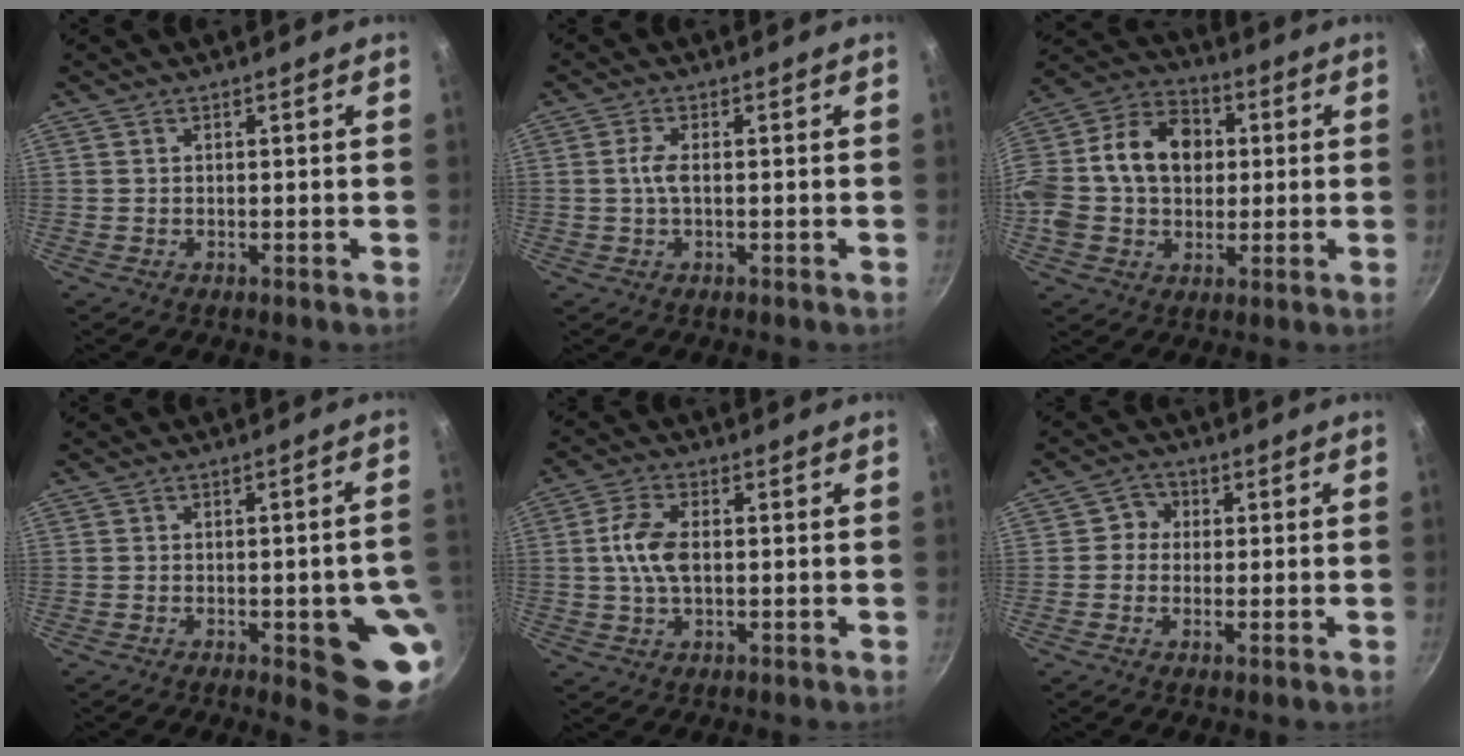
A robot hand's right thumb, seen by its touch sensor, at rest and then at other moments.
{"total": 2.7, "force": [-0.1, 1.1, 2.5], "torque": [-0.062, 0.006, -0.004]}
{"total": 19.8, "force": [1.7, 15.0, 12.8], "torque": [-0.221, 0.037, 0.013]}
{"total": 12.4, "force": [-3.2, 4.0, 11.3], "torque": [-0.093, 0.006, -0.037]}
{"total": 7.2, "force": [0.3, 4.1, 5.9], "torque": [-0.115, 0.012, 0.001]}
{"total": 3.7, "force": [0.4, 3.5, 1.3], "torque": [0.006, -0.003, -0.007]}